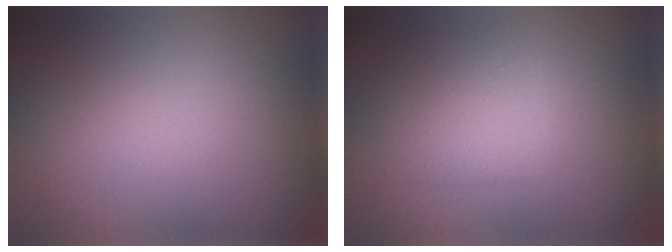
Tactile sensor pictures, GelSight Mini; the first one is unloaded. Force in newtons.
{"total": 2.9, "press": 2.9, "slide": 0.1}